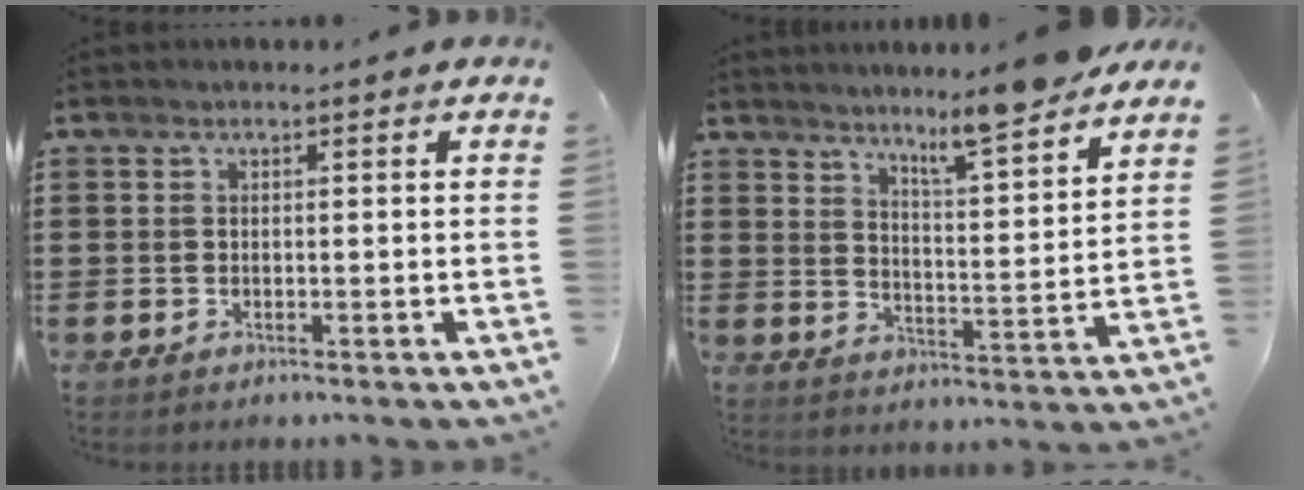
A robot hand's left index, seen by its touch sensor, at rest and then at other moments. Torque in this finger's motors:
{"motor_torque": [2.14, 0.00, 0.64, 0.11]}